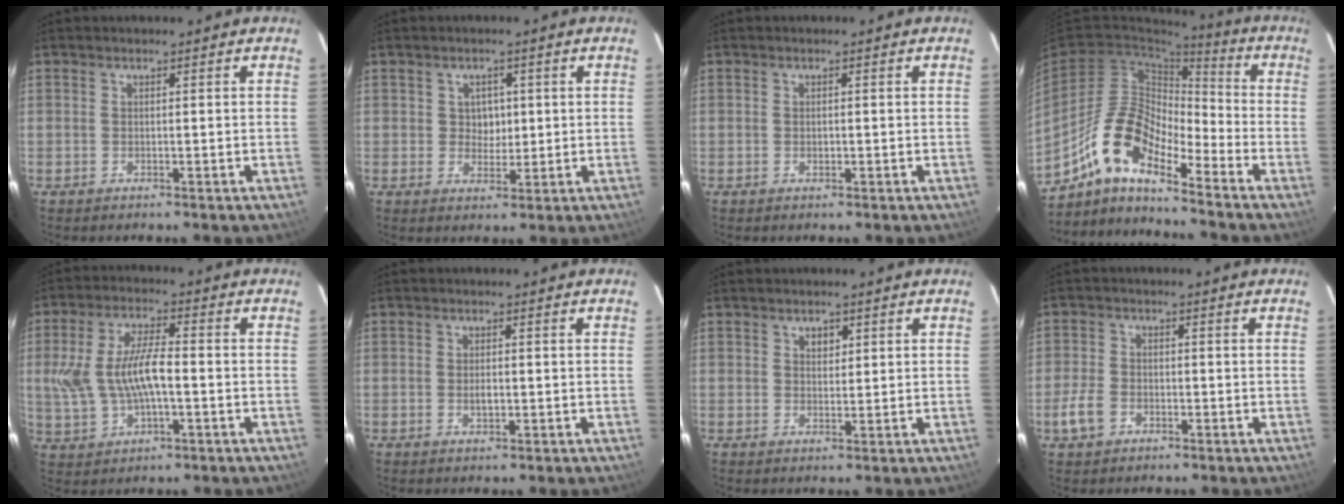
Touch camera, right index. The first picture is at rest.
{"total": 3.3, "force": [0.5, 2.9, 1.3], "torque": [-0.018, 0.008, 0.009]}
{"total": 0.9, "force": [-0.2, 0.5, 0.7], "torque": [-0.013, 0.002, -0.002]}
{"total": 12.8, "force": [-9.1, 3.9, 8.1], "torque": [-0.146, 0.009, -0.186]}
{"total": 11.0, "force": [-0.9, 4.7, 9.9], "torque": [-0.207, 0.006, -0.010]}
{"total": 2.0, "force": [-0.4, 0.9, 1.7], "torque": [-0.032, 0.000, -0.006]}
{"total": 1.9, "force": [0.9, 1.5, 0.9], "torque": [-0.010, 0.007, 0.016]}
{"total": 4.6, "force": [-2.4, 3.3, 2.1], "torque": [-0.050, 0.008, -0.044]}